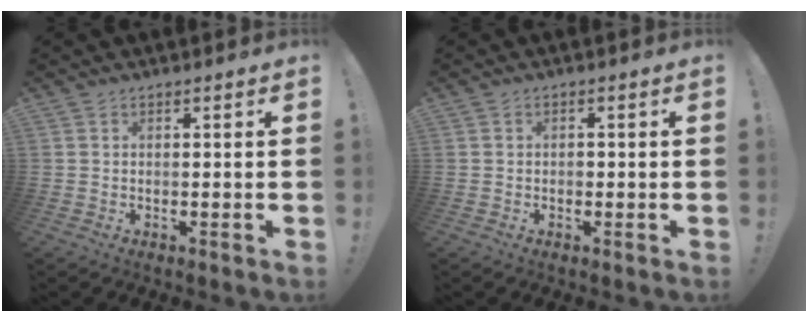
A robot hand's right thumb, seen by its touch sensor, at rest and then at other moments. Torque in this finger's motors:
{"motor_torque": [0.05, -0.05, 0.08, -0.10, 0.00]}